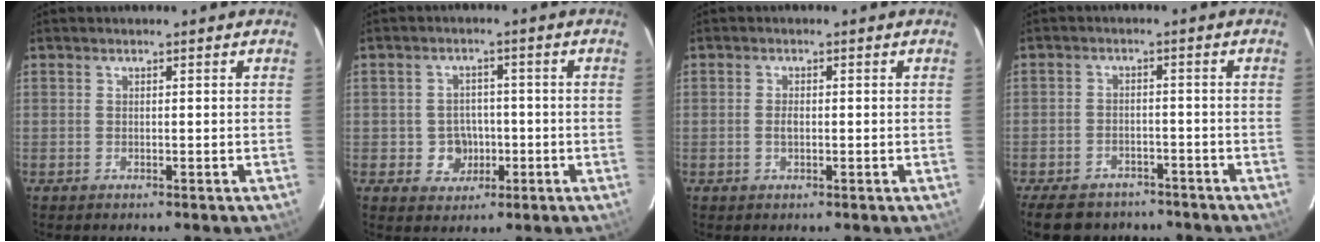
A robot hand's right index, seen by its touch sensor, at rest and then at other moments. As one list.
[{"total": 5.2, "force": [-1.2, 4.8, 1.4], "torque": [-0.036, 0.015, -0.003]}, {"total": 1.7, "force": [-0.2, 0.9, 1.4], "torque": [-0.028, 0.002, -0.005]}, {"total": 13.5, "force": [-10.2, 7.3, 5.0], "torque": [-0.136, 0.004, -0.148]}]